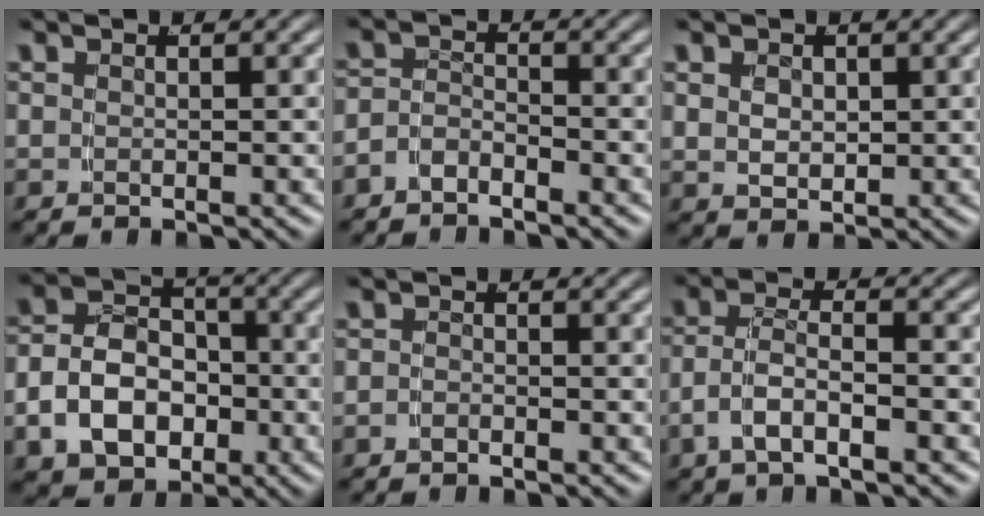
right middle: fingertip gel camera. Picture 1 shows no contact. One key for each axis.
{"total": 2.8, "fx": -2.3, "fy": 1.5, "fz": 0.7, "tx": -0.012, "ty": -0.009, "tz": -0.043}
{"total": 2.3, "fx": 0.6, "fy": 1.7, "fz": 1.5, "tx": -0.027, "ty": -0.011, "tz": 0.021}
{"total": 10.2, "fx": -2.5, "fy": 8.4, "fz": 5.2, "tx": -0.096, "ty": -0.022, "tz": -0.046}
{"total": 1.0, "fx": -1.0, "fy": 0.2, "fz": 0.1, "tx": 0.000, "ty": -0.004, "tz": -0.021}
{"total": 3.7, "fx": -1.6, "fy": 2.0, "fz": 2.7, "tx": -0.054, "ty": -0.011, "tz": -0.028}